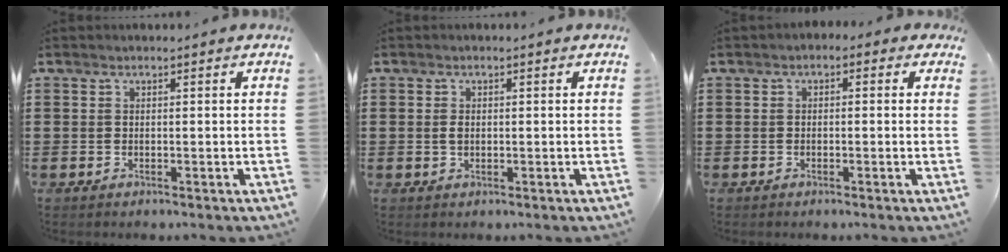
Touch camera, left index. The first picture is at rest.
{"total": 1.4, "force": [0.0, 0.8, 1.1], "torque": [-0.024, 0.004, -0.002]}
{"total": 1.3, "force": [-0.9, 0.8, 0.5], "torque": [-0.013, 0.005, -0.021]}